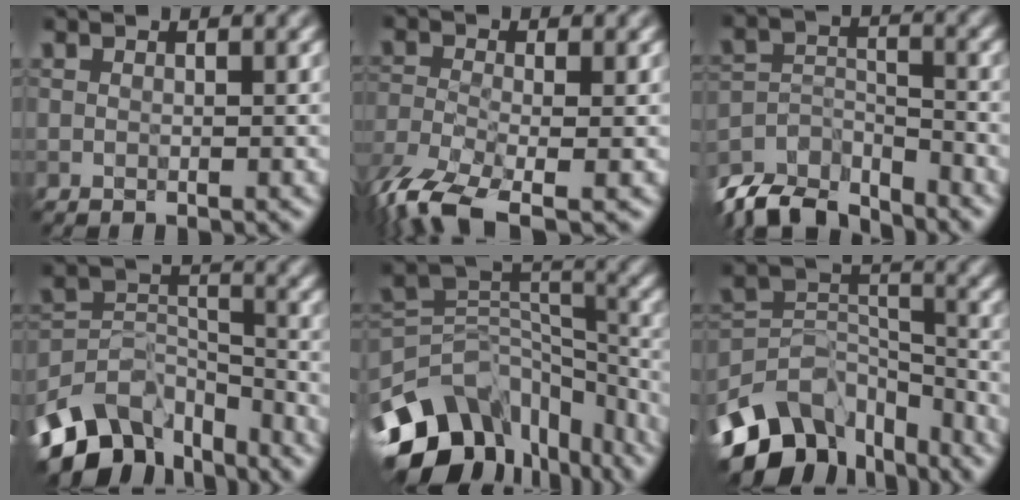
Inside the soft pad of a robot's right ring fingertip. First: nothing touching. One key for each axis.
{"total": 7.2, "fx": -5.3, "fy": 2.0, "fz": 4.3, "tx": -0.087, "ty": -0.012, "tz": -0.098}
{"total": 7.4, "fx": -7.1, "fy": 1.8, "fz": 1.4, "tx": -0.026, "ty": -0.005, "tz": -0.126}
{"total": 9.0, "fx": -7.3, "fy": 4.6, "fz": 2.6, "tx": -0.042, "ty": -0.010, "tz": -0.131}
{"total": 14.1, "fx": -10.2, "fy": 8.5, "fz": 4.8, "tx": -0.105, "ty": 0.019, "tz": -0.147}
{"total": 10.7, "fx": -8.3, "fy": 5.8, "fz": 3.4, "tx": -0.064, "ty": 0.003, "tz": -0.141}